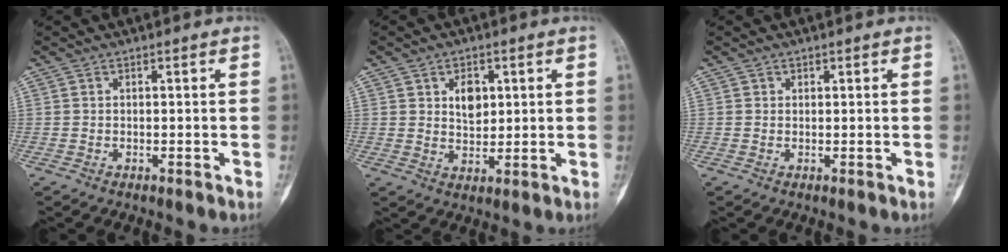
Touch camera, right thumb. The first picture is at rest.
{"total": 5.3, "force": [1.7, 3.6, 3.4], "torque": [-0.035, -0.011, 0.030]}
{"total": 0.6, "force": [0.3, 0.5, 0.0], "torque": [0.009, 0.001, 0.001]}